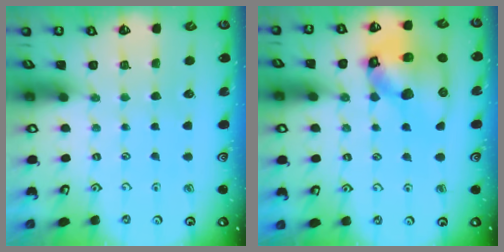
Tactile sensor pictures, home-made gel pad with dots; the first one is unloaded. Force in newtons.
{"total": 17.1, "press": 16.9, "slide": 2.5}